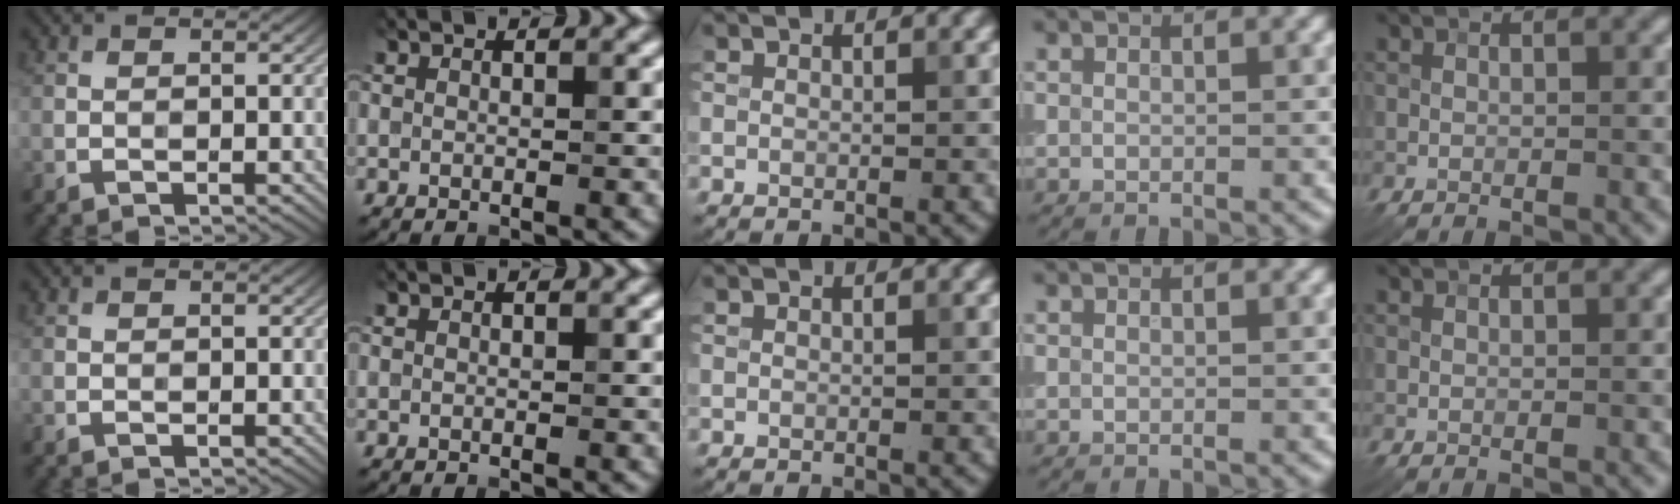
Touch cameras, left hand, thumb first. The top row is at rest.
{}